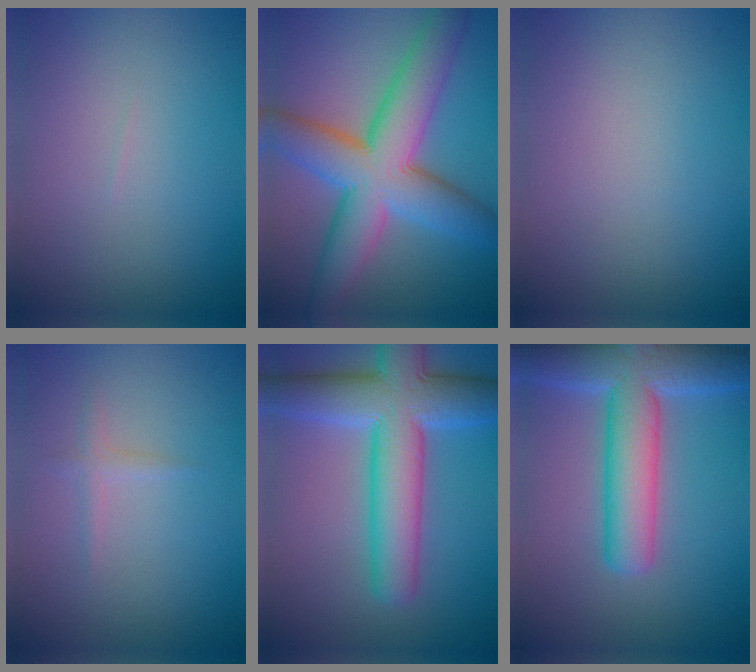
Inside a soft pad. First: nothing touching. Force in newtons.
{"total": 10.0, "press": 10.0, "slide": 0.2}
{"total": 0.0}
{"total": 0.9, "press": 0.9, "slide": 0.0}
{"total": 9.7, "press": 9.7, "slide": 0.5}
{"total": 8.8, "press": 8.8, "slide": 0.6}